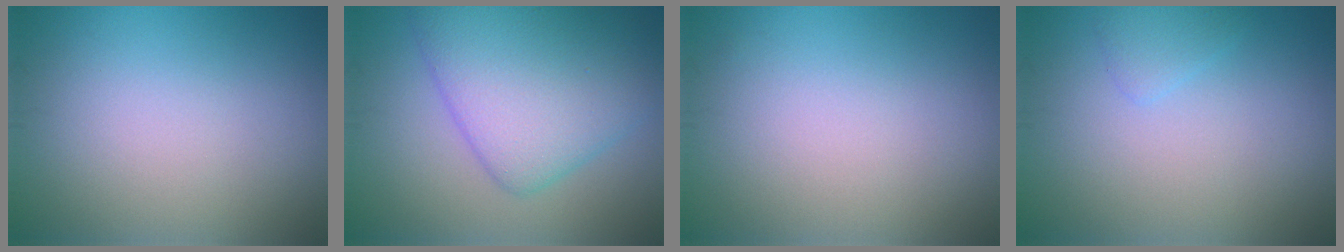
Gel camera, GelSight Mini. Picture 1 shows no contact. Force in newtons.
{"total": 8.0, "press": 8.0, "slide": 0.1}
{"total": 0.0}
{"total": 1.1, "press": 1.1, "slide": 0.1}